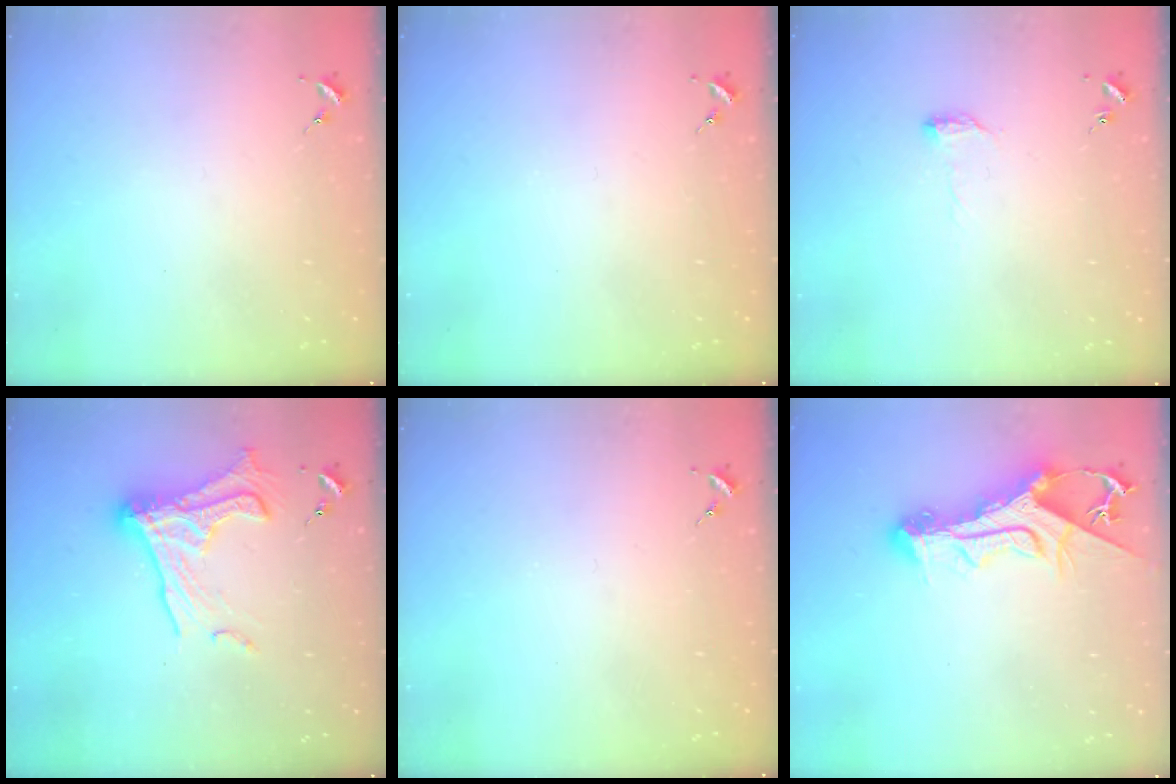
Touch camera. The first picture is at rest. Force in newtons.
{"total": 0.0}
{"total": 6.1, "press": 6.1, "slide": 0.7}
{"total": 17.5, "press": 17.4, "slide": 1.6}
{"total": 0.0}
{"total": 13.9, "press": 13.9, "slide": 1.2}